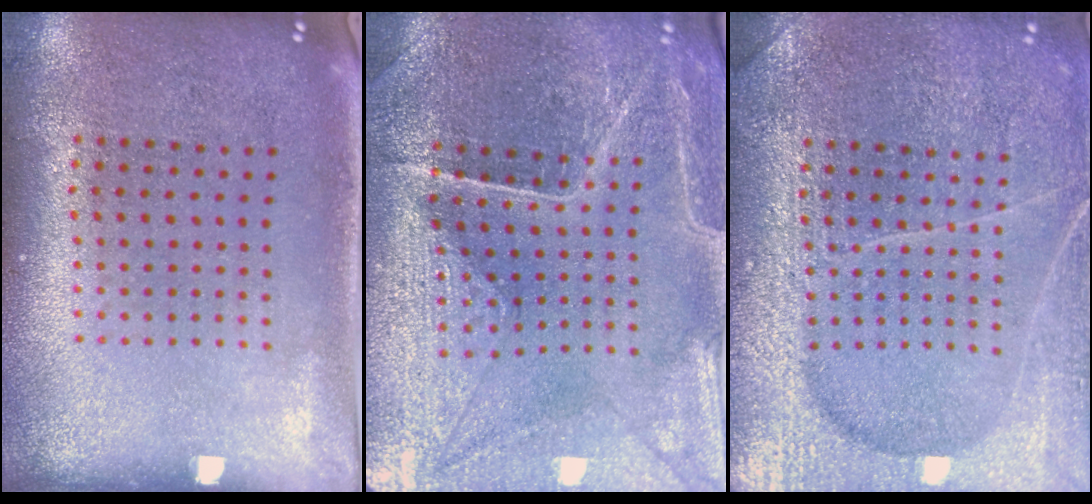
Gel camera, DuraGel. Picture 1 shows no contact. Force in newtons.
{"total": 3.4, "press": 3.4, "slide": 0.3}
{"total": 6.6, "press": 6.5, "slide": 0.8}